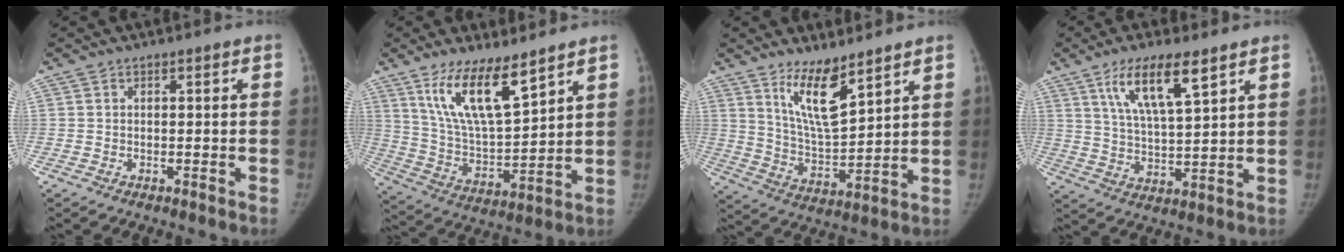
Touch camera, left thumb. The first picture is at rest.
{"total": 13.9, "force": [8.9, 4.0, 9.9], "torque": [-0.162, -0.055, 0.182]}
{"total": 10.4, "force": [7.0, 2.6, 7.2], "torque": [-0.120, -0.065, 0.145]}
{"total": 11.1, "force": [6.2, 2.7, 8.8], "torque": [-0.153, -0.028, 0.121]}